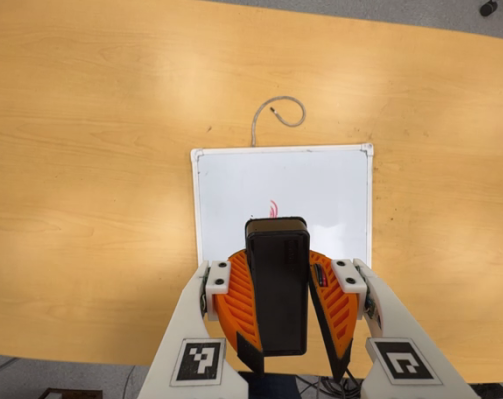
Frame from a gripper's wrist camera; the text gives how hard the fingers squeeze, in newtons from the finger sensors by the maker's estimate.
{"total": 11.3, "left": 10.4, "right": 12.1}